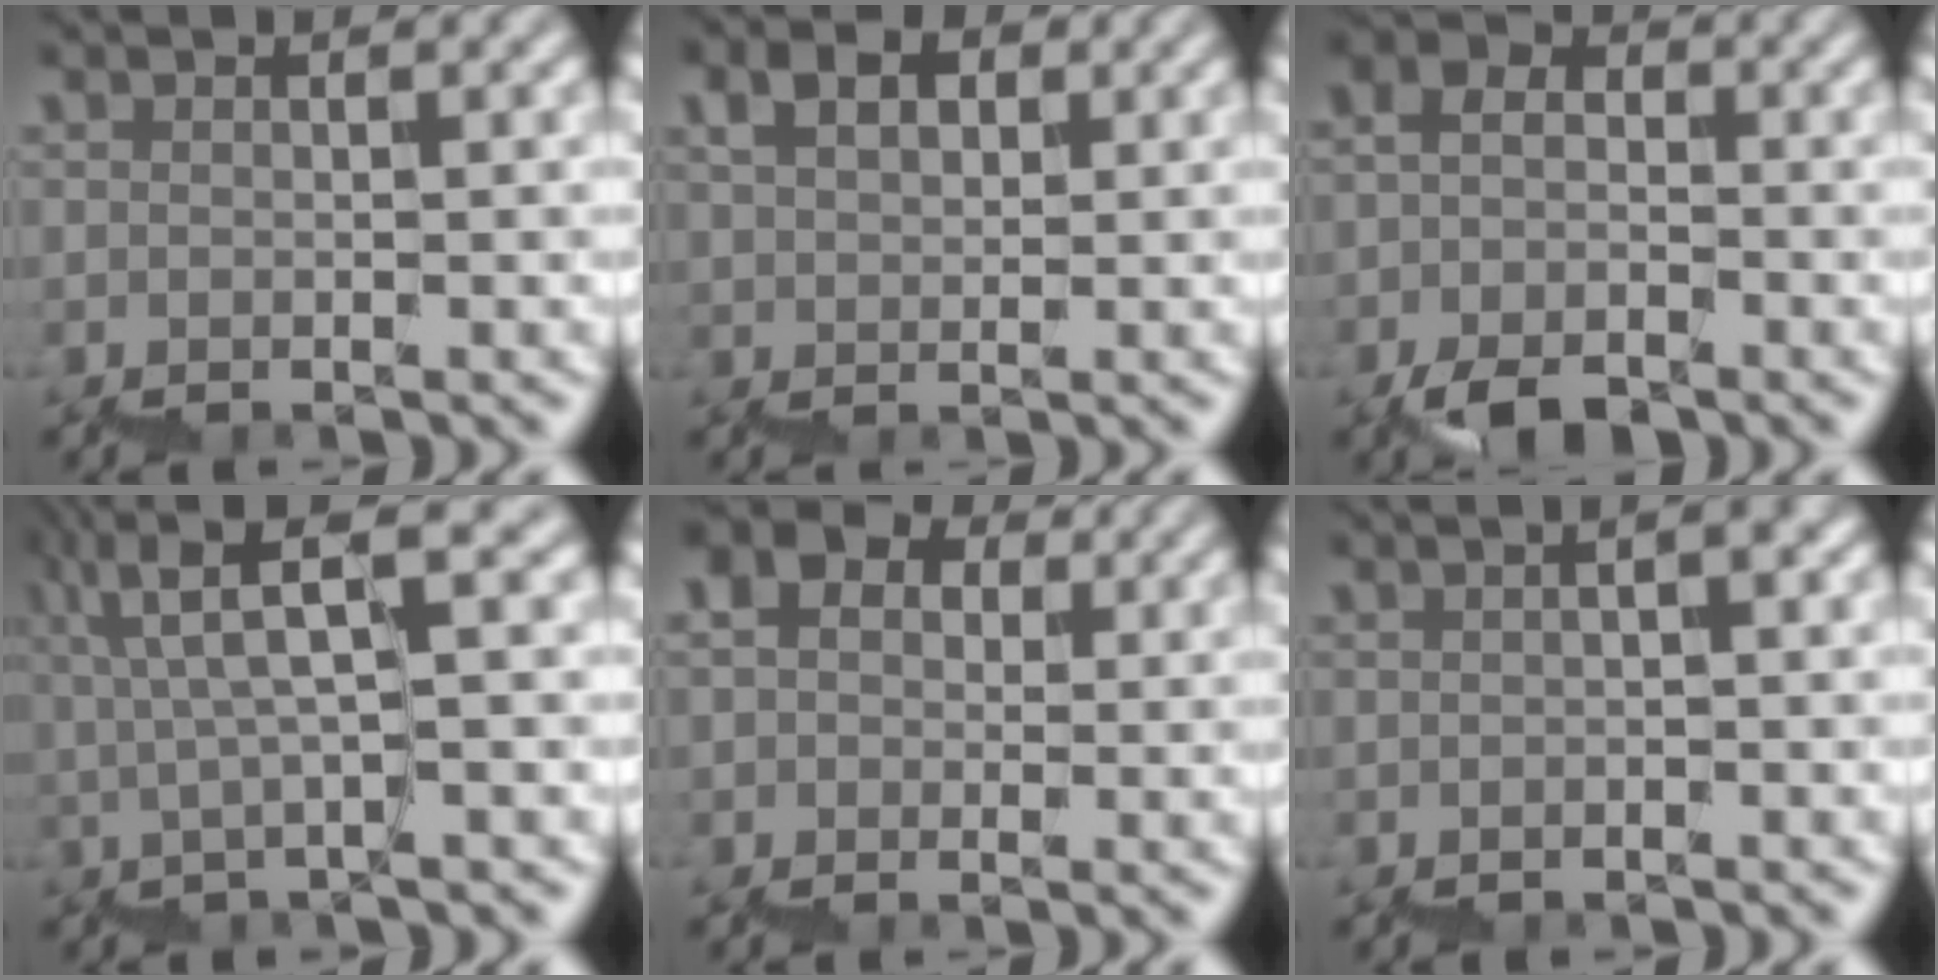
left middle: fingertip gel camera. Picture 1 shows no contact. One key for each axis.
{"total": 2.9, "fx": 2.0, "fy": 1.6, "fz": 1.5, "tx": -0.026, "ty": 0.012, "tz": 0.037}
{"total": 4.1, "fx": -1.7, "fy": 2.9, "fz": 2.3, "tx": -0.056, "ty": 0.012, "tz": -0.036}
{"total": 7.4, "fx": 3.5, "fy": 1.1, "fz": 6.4, "tx": -0.090, "ty": 0.022, "tz": 0.061}
{"total": 3.8, "fx": 0.5, "fy": 3.0, "fz": 2.2, "tx": -0.030, "ty": 0.014, "tz": 0.012}
{"total": 2.0, "fx": -0.8, "fy": 0.4, "fz": 1.8, "tx": -0.028, "ty": 0.007, "tz": -0.010}